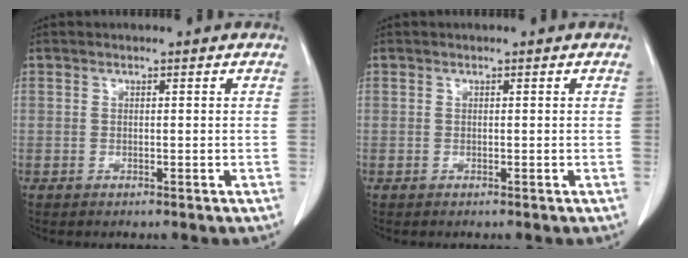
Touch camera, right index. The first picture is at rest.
{"total": 0.0}